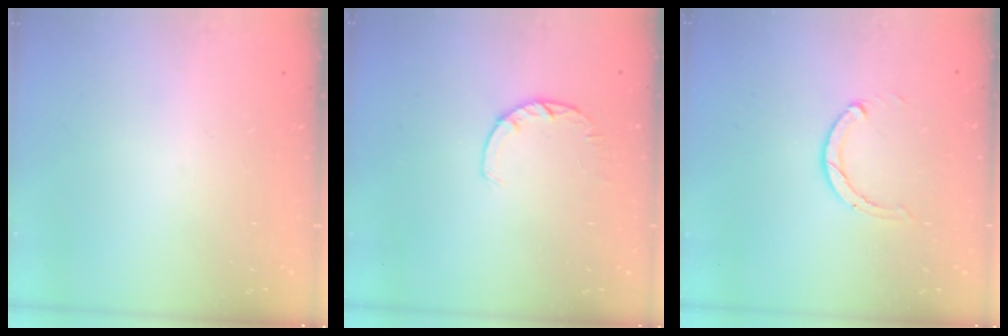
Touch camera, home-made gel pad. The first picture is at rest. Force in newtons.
{"total": 2.8, "press": 2.7, "slide": 0.5}
{"total": 1.9, "press": 1.9, "slide": 0.2}